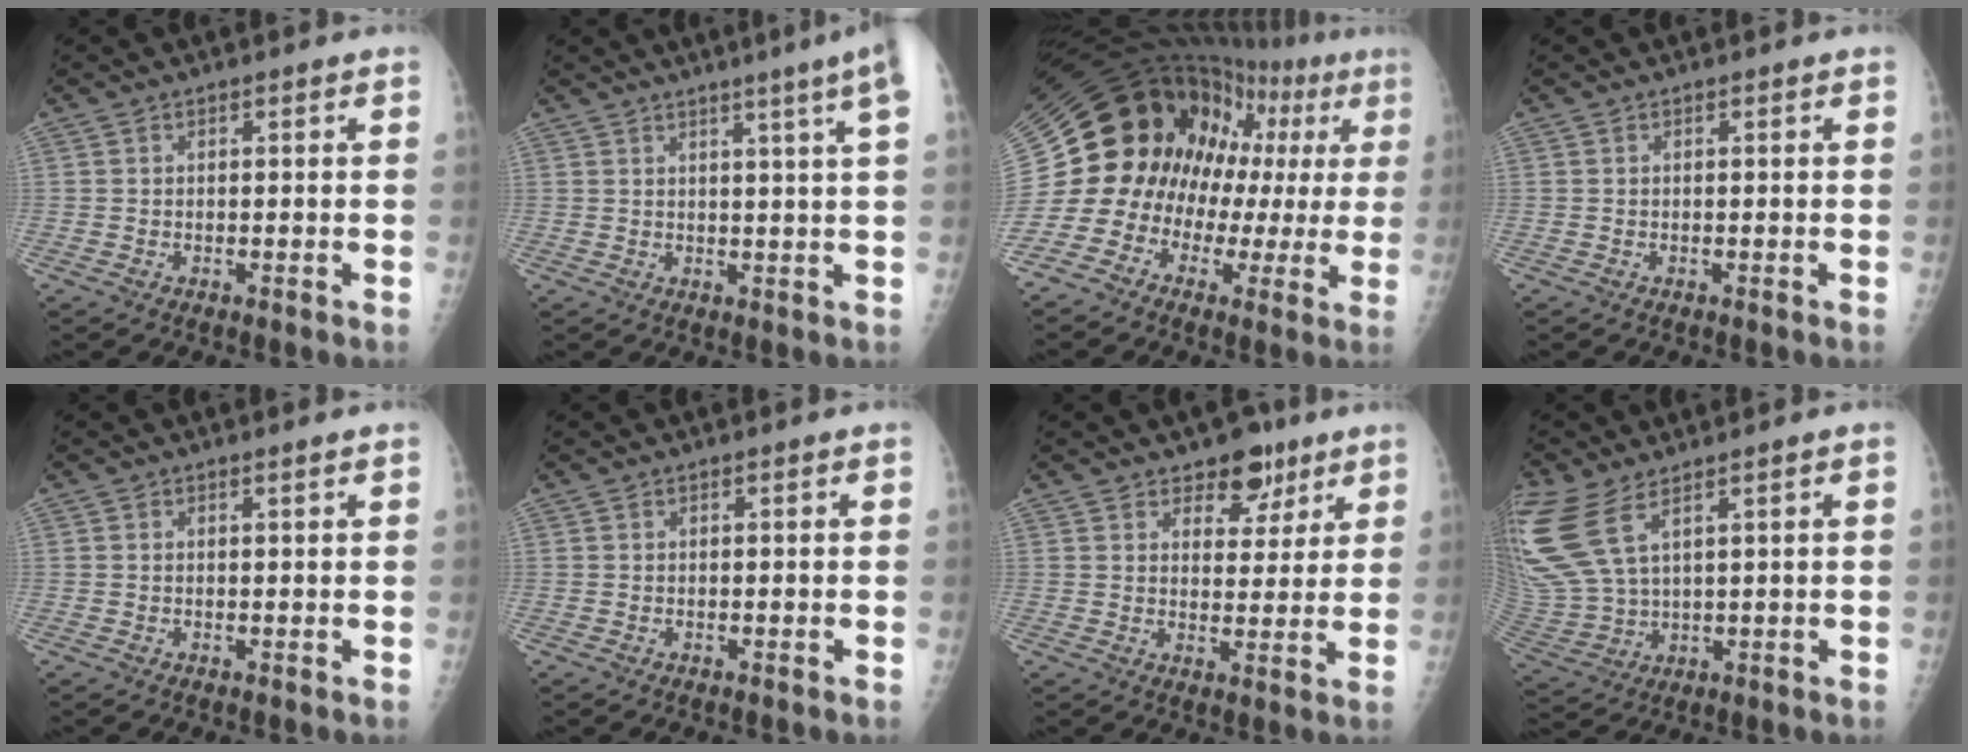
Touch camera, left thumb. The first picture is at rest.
{"total": 7.9, "force": [4.7, -1.0, 6.3], "torque": [-0.081, -0.012, 0.051]}
{"total": 22.6, "force": [0.2, 17.2, 14.6], "torque": [-0.218, 0.078, 0.002]}
{"total": 0.0}
{"total": 0.6, "force": [0.4, 0.0, 0.5], "torque": [-0.012, -0.002, 0.006]}
{"total": 0.0}
{"total": 7.4, "force": [5.0, 4.4, 3.1], "torque": [-0.003, -0.029, 0.073]}
{"total": 15.4, "force": [8.0, 6.9, 11.2], "torque": [-0.291, -0.019, 0.175]}